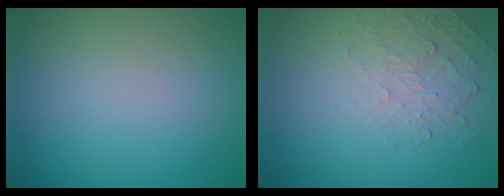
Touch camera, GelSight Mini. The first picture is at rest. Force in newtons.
{"total": 2.1, "press": 0.9, "slide": 1.9}